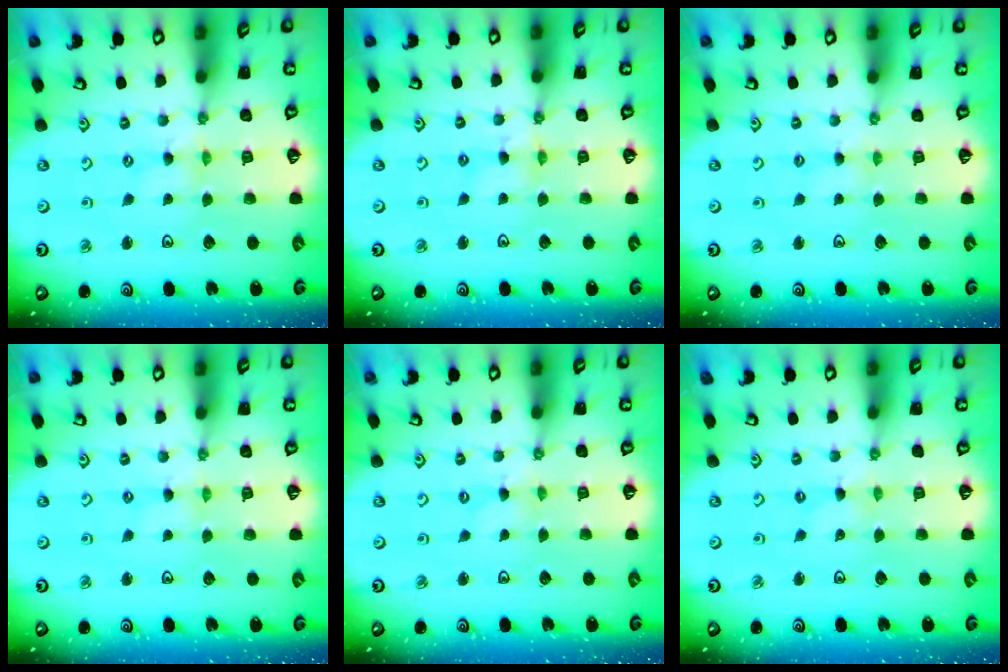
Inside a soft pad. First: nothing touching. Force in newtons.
{"total": 3.4, "press": 3.4, "slide": 0.4}
{"total": 2.9, "press": 2.9, "slide": 0.3}
{"total": 0.8, "press": 0.8, "slide": 0.2}
{"total": 0.0}
{"total": 0.0}